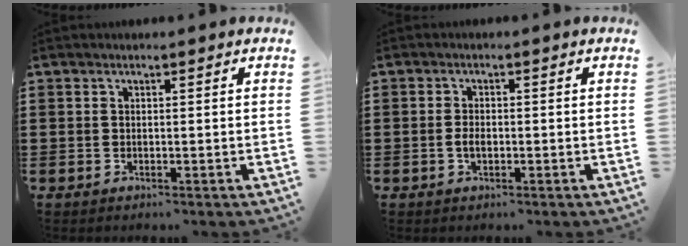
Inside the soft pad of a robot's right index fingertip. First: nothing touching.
{"total": 2.0, "force": [-0.5, 1.0, 1.6], "torque": [-0.032, 0.001, -0.009]}